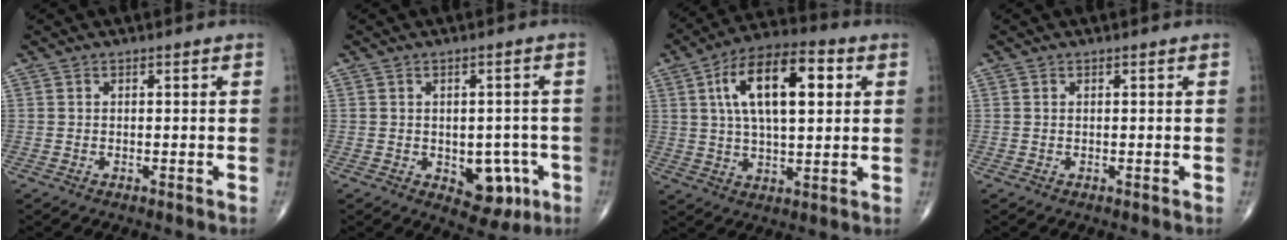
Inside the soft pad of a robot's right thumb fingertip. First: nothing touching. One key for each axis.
{"total": 7.7, "fx": -2.4, "fy": 4.9, "fz": 5.5, "tx": -0.032, "ty": 0.009, "tz": -0.020}
{"total": 16.8, "fx": 4.6, "fy": 7.4, "fz": 14.3, "tx": -0.229, "ty": 0.008, "tz": 0.073}
{"total": 0.0}